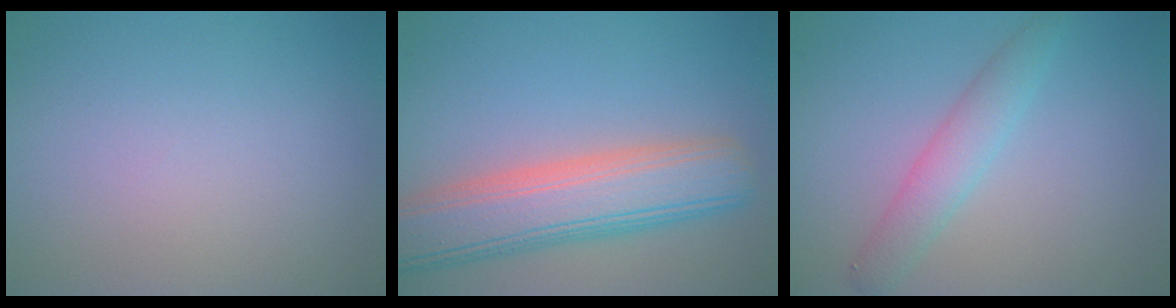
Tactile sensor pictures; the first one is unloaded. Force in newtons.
{"total": 8.8, "press": 8.7, "slide": 0.9}
{"total": 2.8, "press": 2.8, "slide": 0.1}